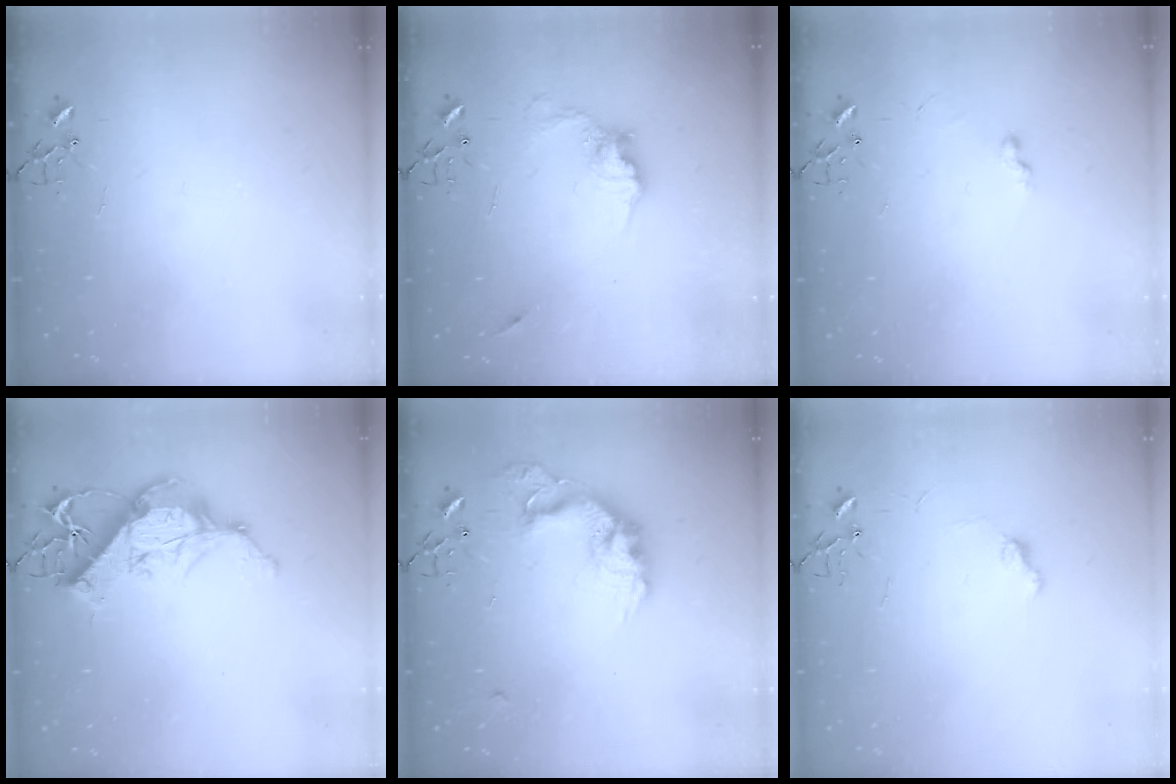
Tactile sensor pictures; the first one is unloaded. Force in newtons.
{"total": 11.5, "press": 11.5, "slide": 0.8}
{"total": 5.2, "press": 5.2, "slide": 0.4}
{"total": 15.3, "press": 15.1, "slide": 2.1}
{"total": 17.2, "press": 17.2, "slide": 1.2}
{"total": 5.8, "press": 5.7, "slide": 0.6}